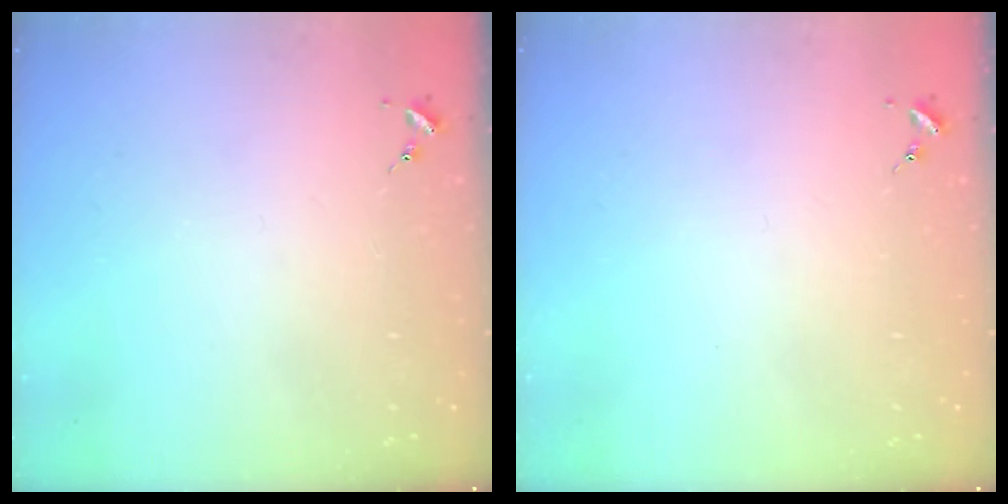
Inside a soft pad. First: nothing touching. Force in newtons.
{"total": 0.0}